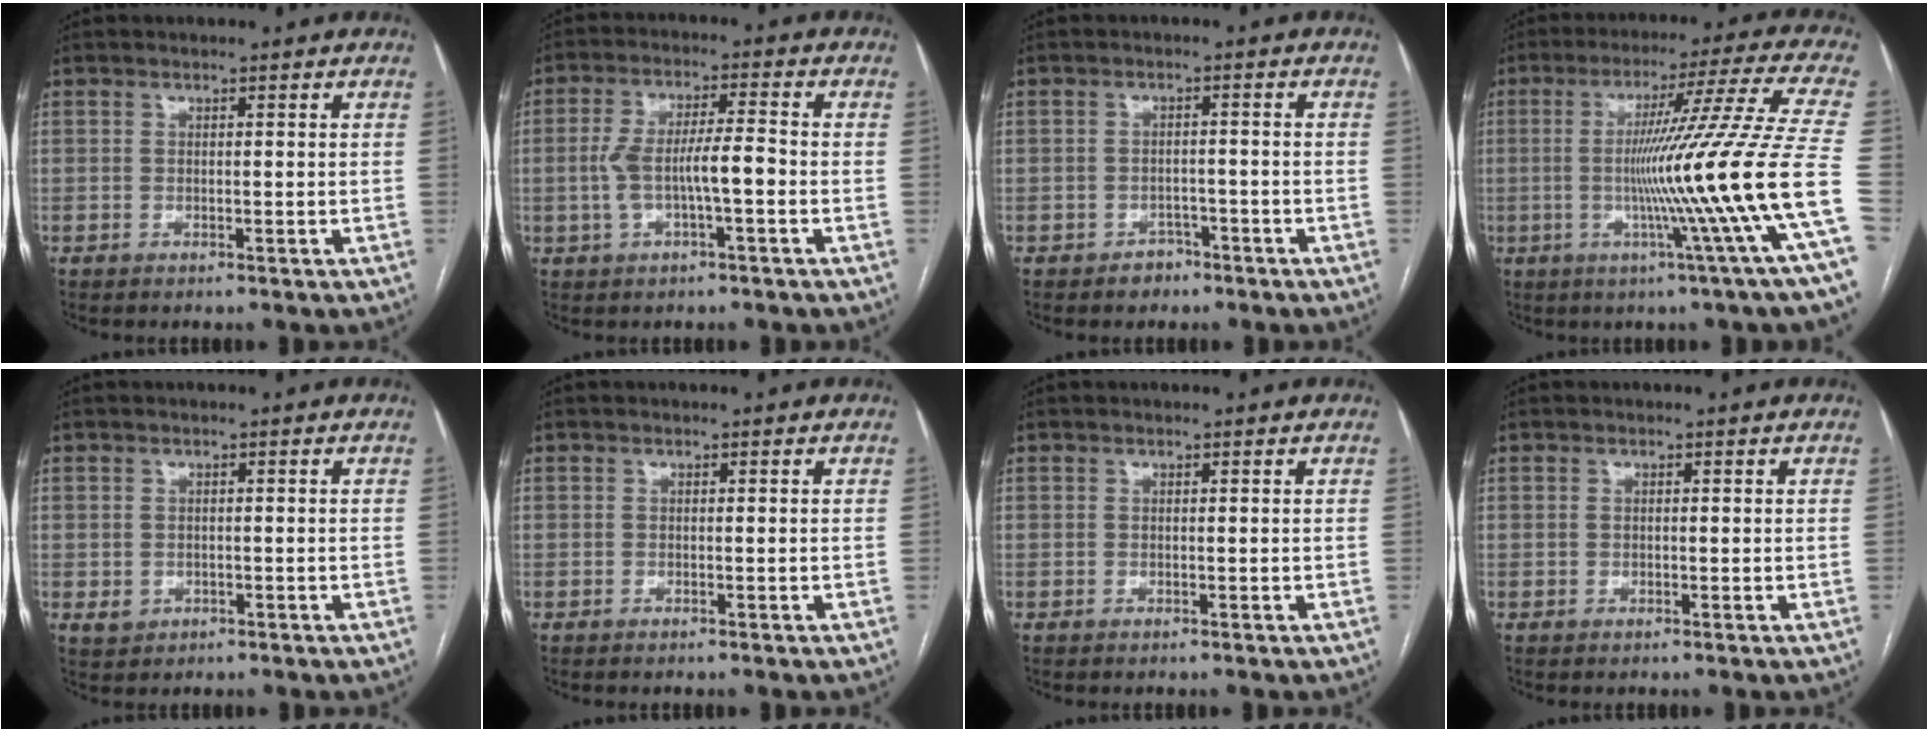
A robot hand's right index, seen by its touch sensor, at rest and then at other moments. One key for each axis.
{"total": 7.4, "fx": -1.4, "fy": 1.5, "fz": 7.1, "tx": -0.144, "ty": 0.020, "tz": -0.025}
{"total": 2.7, "fx": -1.9, "fy": 1.9, "fz": 0.5, "tx": -0.007, "ty": 0.008, "tz": -0.024}
{"total": 22.4, "fx": -4.0, "fy": -3.8, "fz": 21.8, "tx": -0.273, "ty": -0.018, "tz": -0.085}
{"total": 2.2, "fx": -0.5, "fy": 2.0, "fz": 0.7, "tx": -0.009, "ty": 0.003, "tz": 0.001}
{"total": 0.0}
{"total": 0.0}
{"total": 0.6, "fx": 0.0, "fy": 0.4, "fz": 0.4, "tx": -0.012, "ty": 0.003, "tz": 0.002}